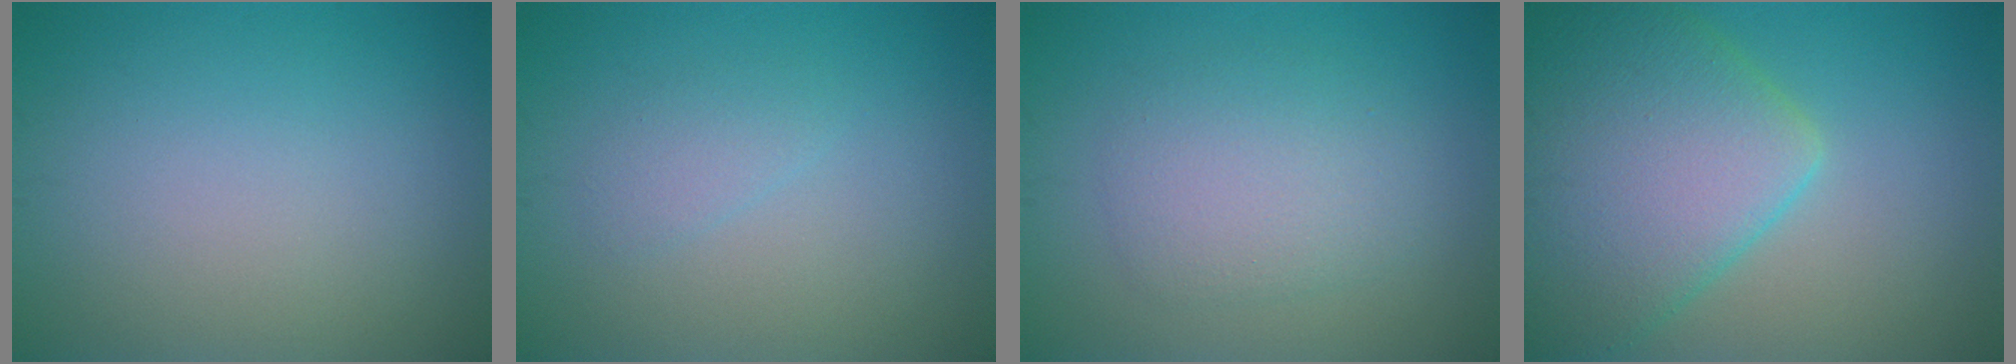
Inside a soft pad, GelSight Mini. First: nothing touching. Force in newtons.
{"total": 1.3, "press": 1.3, "slide": 0.2}
{"total": 3.6, "press": 3.6, "slide": 0.2}
{"total": 9.6, "press": 9.6, "slide": 0.5}